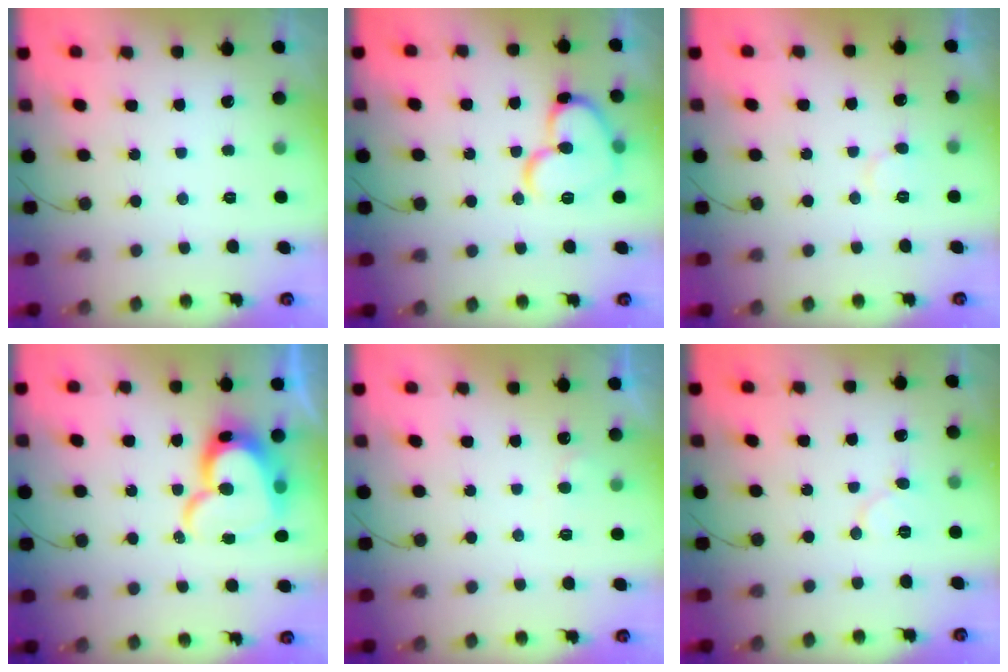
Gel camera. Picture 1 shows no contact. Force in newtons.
{"total": 14.6, "press": 14.5, "slide": 2.1}
{"total": 5.7, "press": 5.7, "slide": 0.4}
{"total": 17.2, "press": 17.1, "slide": 1.2}
{"total": 3.7, "press": 3.7, "slide": 0.3}
{"total": 6.5, "press": 6.5, "slide": 0.6}